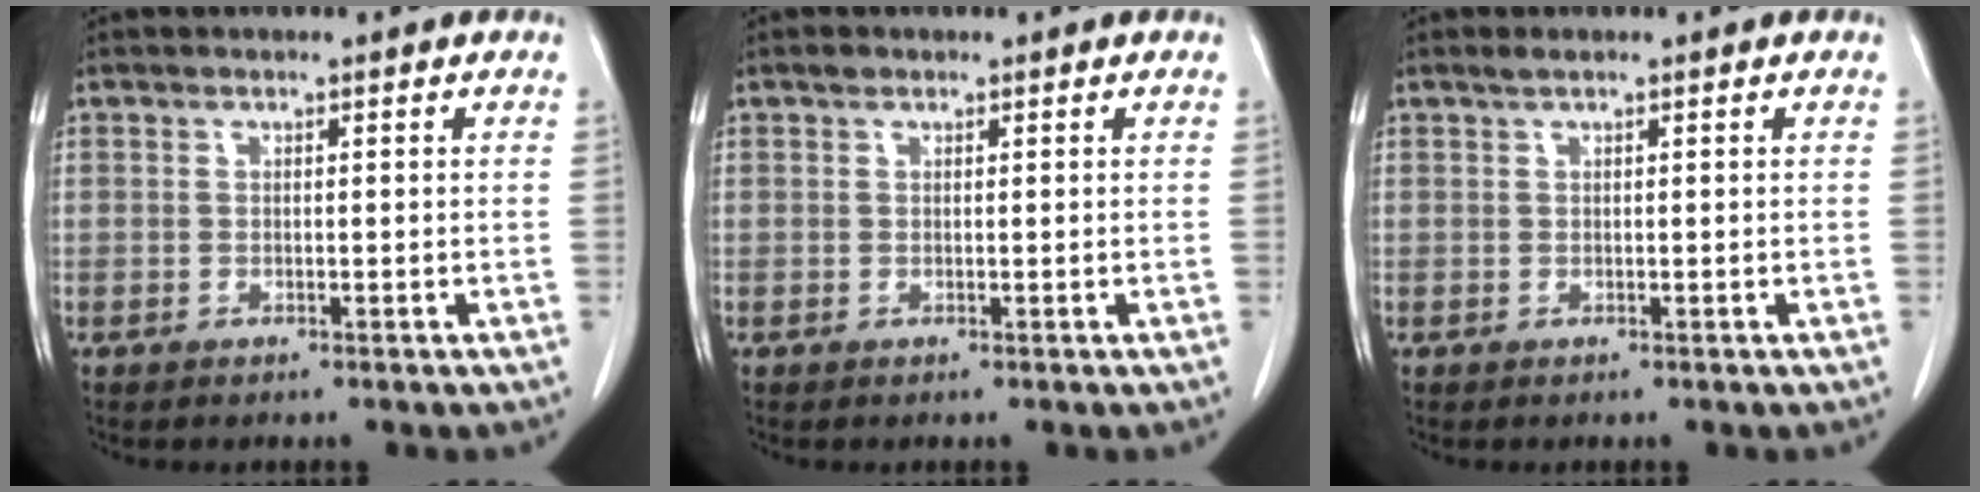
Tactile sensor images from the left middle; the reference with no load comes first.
{"total": 0.6, "force": [0.5, 0.3, 0.2], "torque": [-0.007, 0.004, 0.007]}
{"total": 0.8, "force": [0.6, 0.0, 0.5], "torque": [-0.016, 0.005, 0.014]}